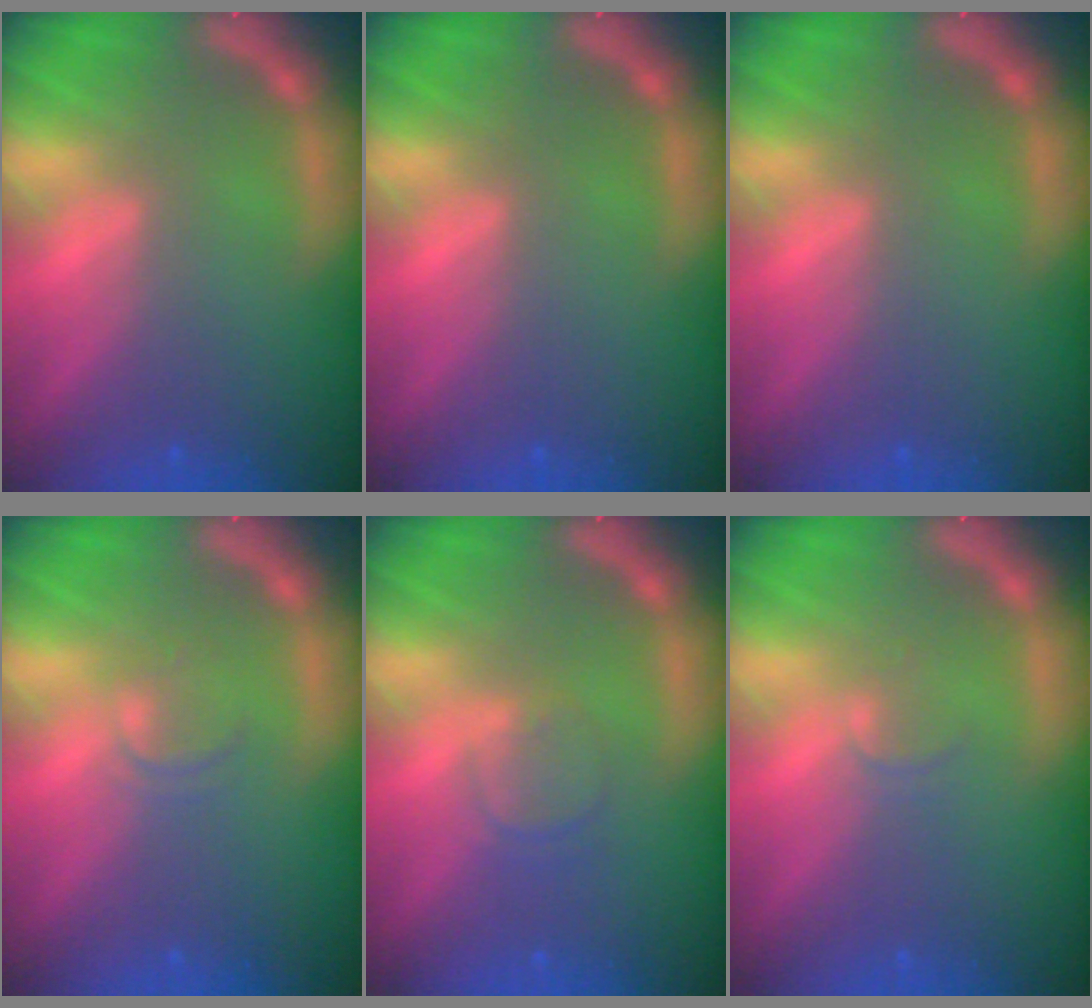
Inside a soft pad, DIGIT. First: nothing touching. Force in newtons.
{"total": 0.0}
{"total": 0.0}
{"total": 1.4}
{"total": 1.9}
{"total": 1.0}